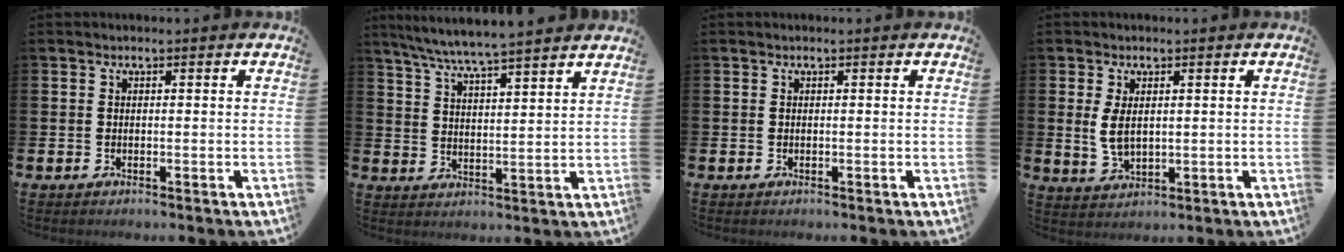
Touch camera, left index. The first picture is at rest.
{"total": 6.6, "force": [6.3, -0.5, 1.9], "torque": [-0.063, -0.032, 0.112]}
{"total": 0.0}
{"total": 3.9, "force": [1.1, 2.0, 3.1], "torque": [-0.048, -0.001, 0.016]}